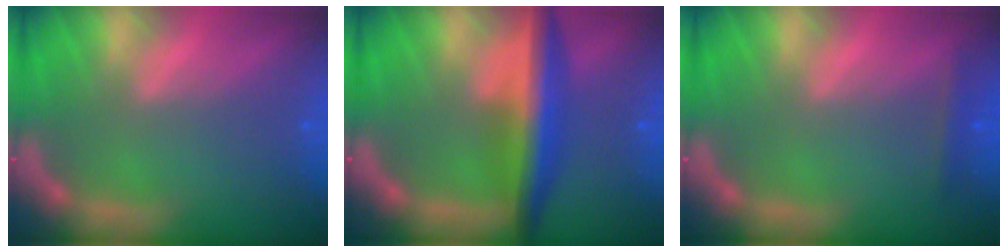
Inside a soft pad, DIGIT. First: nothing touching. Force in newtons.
{"total": 6.6}
{"total": 1.4}